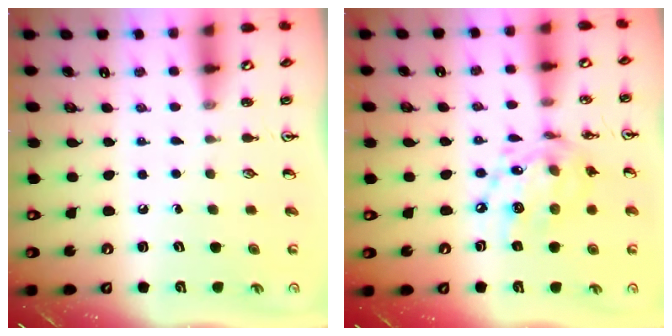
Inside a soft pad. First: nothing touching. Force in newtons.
{"total": 13.7, "press": 13.7, "slide": 0.9}